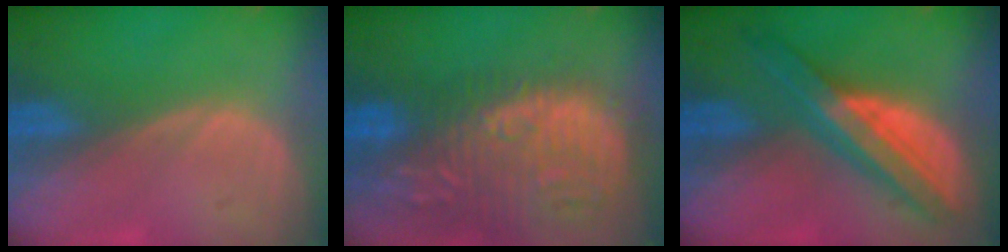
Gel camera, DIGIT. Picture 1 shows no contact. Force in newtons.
{"total": 15.7, "press": 13.1, "slide": 8.6}
{"total": 8.5, "press": 8.4, "slide": 0.4}